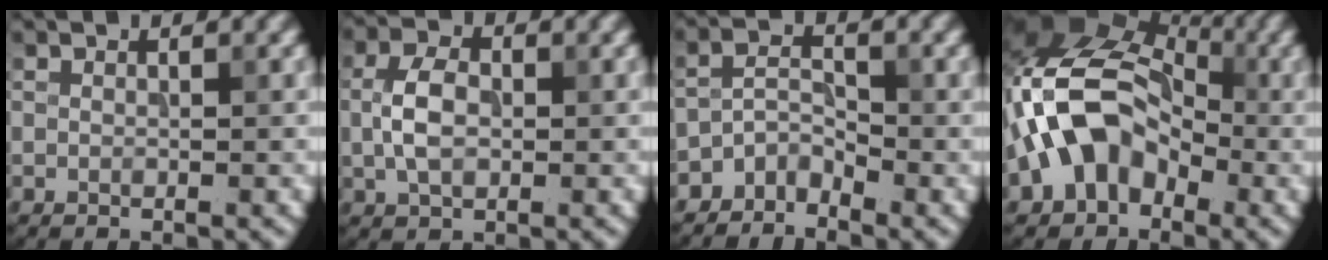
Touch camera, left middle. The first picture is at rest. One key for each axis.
{"total": 3.9, "fx": 0.0, "fy": 2.5, "fz": 3.0, "tx": -0.063, "ty": 0.005, "tz": -0.005}
{"total": 2.5, "fx": -2.2, "fy": 1.0, "fz": 0.6, "tx": -0.009, "ty": 0.008, "tz": -0.050}
{"total": 9.8, "fx": -2.3, "fy": 6.9, "fz": 6.6, "tx": -0.117, "ty": 0.020, "tz": -0.064}